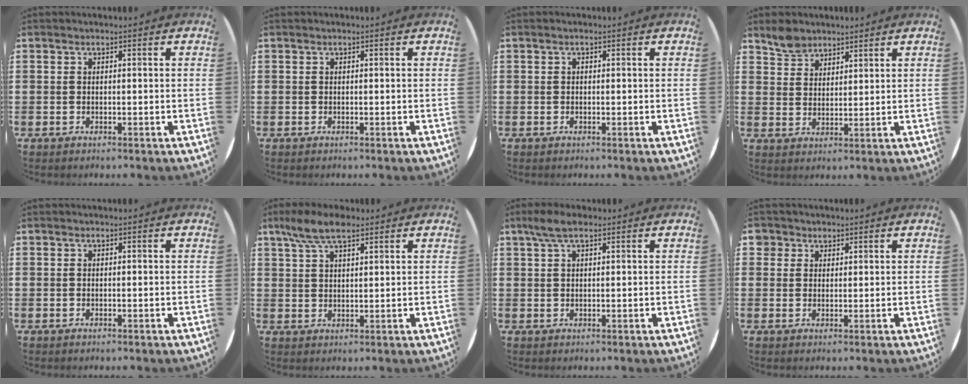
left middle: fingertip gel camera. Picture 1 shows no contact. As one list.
[{"total": 0.0}, {"total": 0.0}, {"total": 3.9, "force": [3.5, 1.8, 0.3], "torque": [-0.015, -0.001, 0.068]}, {"total": 0.0}, {"total": 6.0, "force": [4.4, 2.0, 3.6], "torque": [-0.080, 0.003, 0.080]}, {"total": 3.5, "force": [2.2, 1.1, 2.5], "torque": [-0.053, 0.007, 0.038]}, {"total": 2.3, "force": [1.7, 1.5, 0.0], "torque": [0.003, 0.003, 0.031]}]